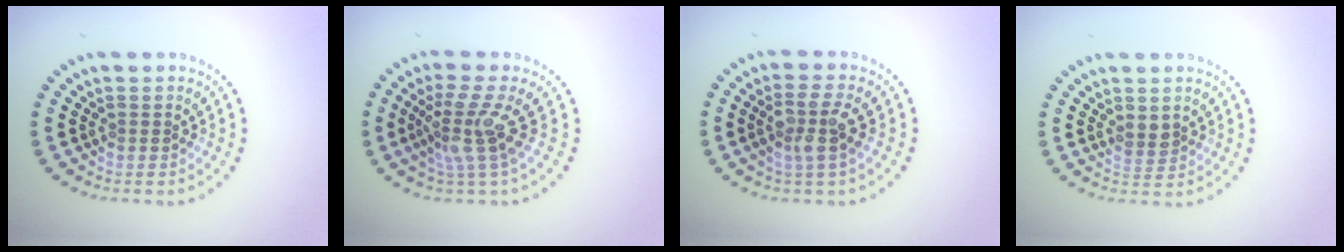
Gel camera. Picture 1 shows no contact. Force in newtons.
{"total": 3.6, "press": 2.5, "slide": 2.6}
{"total": 3.0, "press": 2.7, "slide": 1.2}
{"total": 1.4, "press": 1.2, "slide": 0.7}